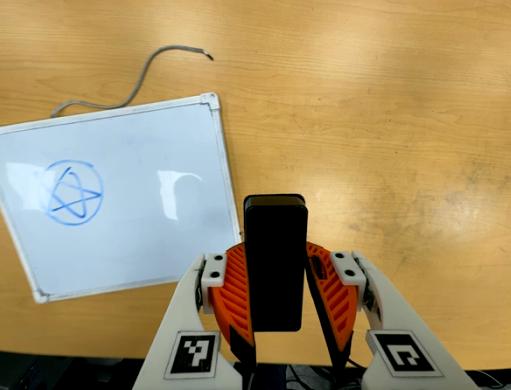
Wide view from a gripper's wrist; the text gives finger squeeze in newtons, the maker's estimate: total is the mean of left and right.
{"total": 5.2, "left": 4.6, "right": 5.9}